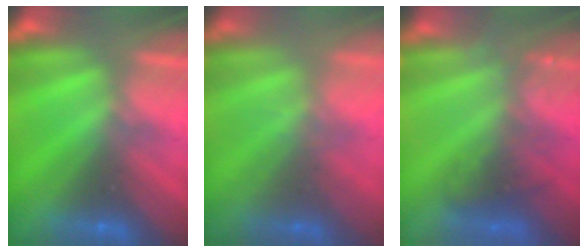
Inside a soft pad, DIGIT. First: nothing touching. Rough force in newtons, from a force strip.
{"total": 1.6}
{"total": 2.9}